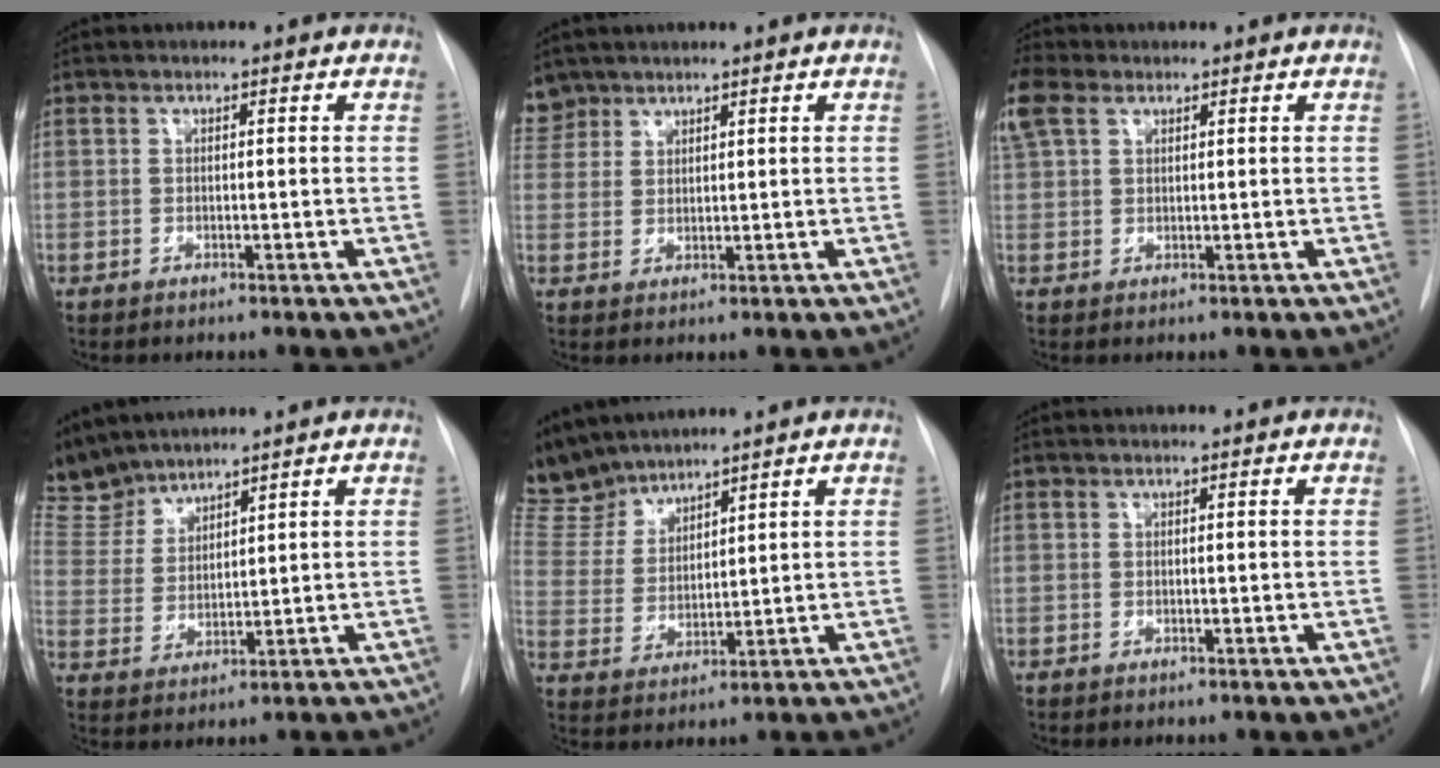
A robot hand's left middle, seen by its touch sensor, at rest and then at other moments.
{"total": 3.9, "force": [3.4, 1.9, -0.3], "torque": [0.011, 0.009, 0.071]}
{"total": 5.1, "force": [2.9, 3.1, 2.9], "torque": [-0.083, 0.025, 0.065]}
{"total": 6.6, "force": [6.4, 1.3, 0.4], "torque": [-0.023, 0.013, 0.145]}
{"total": 8.6, "force": [8.2, 2.0, 1.4], "torque": [-0.046, 0.010, 0.183]}
{"total": 0.0}